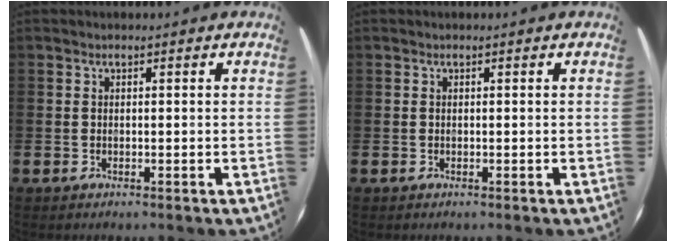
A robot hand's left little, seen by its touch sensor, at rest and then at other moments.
{"total": 0.0}